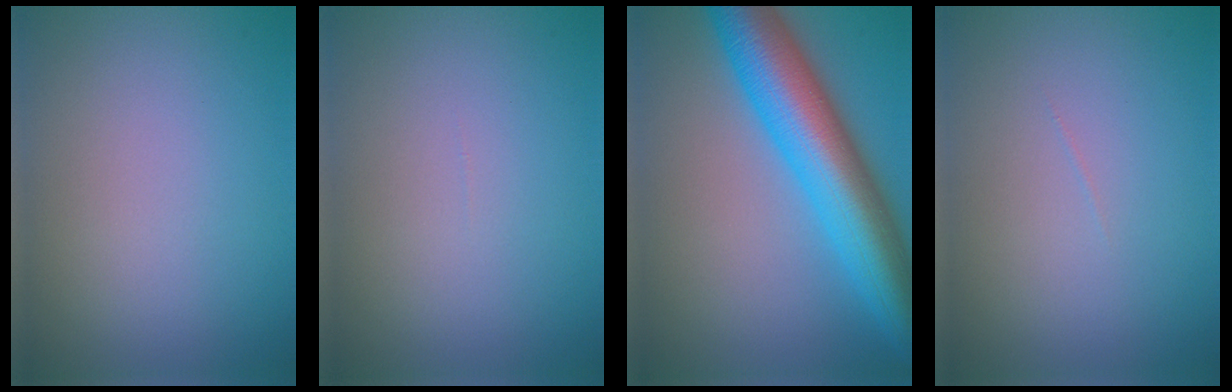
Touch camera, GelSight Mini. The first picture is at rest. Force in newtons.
{"total": 0.0}
{"total": 11.5, "press": 11.5, "slide": 0.3}
{"total": 0.0}